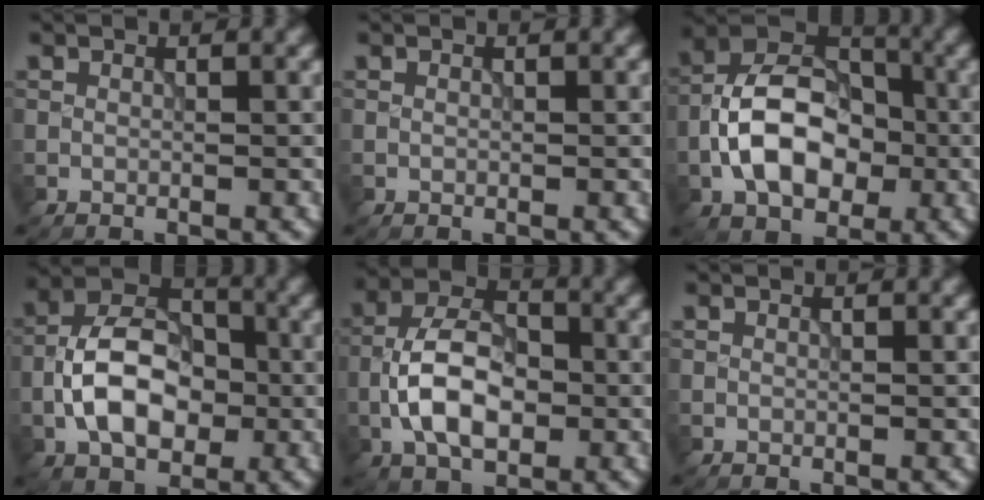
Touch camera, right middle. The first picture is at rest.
{"total": 0.0}
{"total": 9.1, "force": [-2.1, 5.9, 6.6], "torque": [-0.112, 0.023, -0.047]}
{"total": 8.1, "force": [-1.9, 5.1, 6.0], "torque": [-0.106, 0.017, -0.039]}
{"total": 7.2, "force": [-1.8, 4.1, 5.6], "torque": [-0.101, 0.013, -0.040]}
{"total": 0.0}